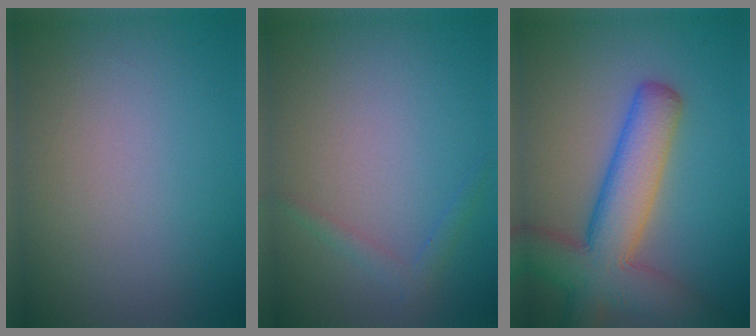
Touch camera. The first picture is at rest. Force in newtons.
{"total": 1.2, "press": 1.2, "slide": 0.1}
{"total": 8.6, "press": 8.6, "slide": 0.5}